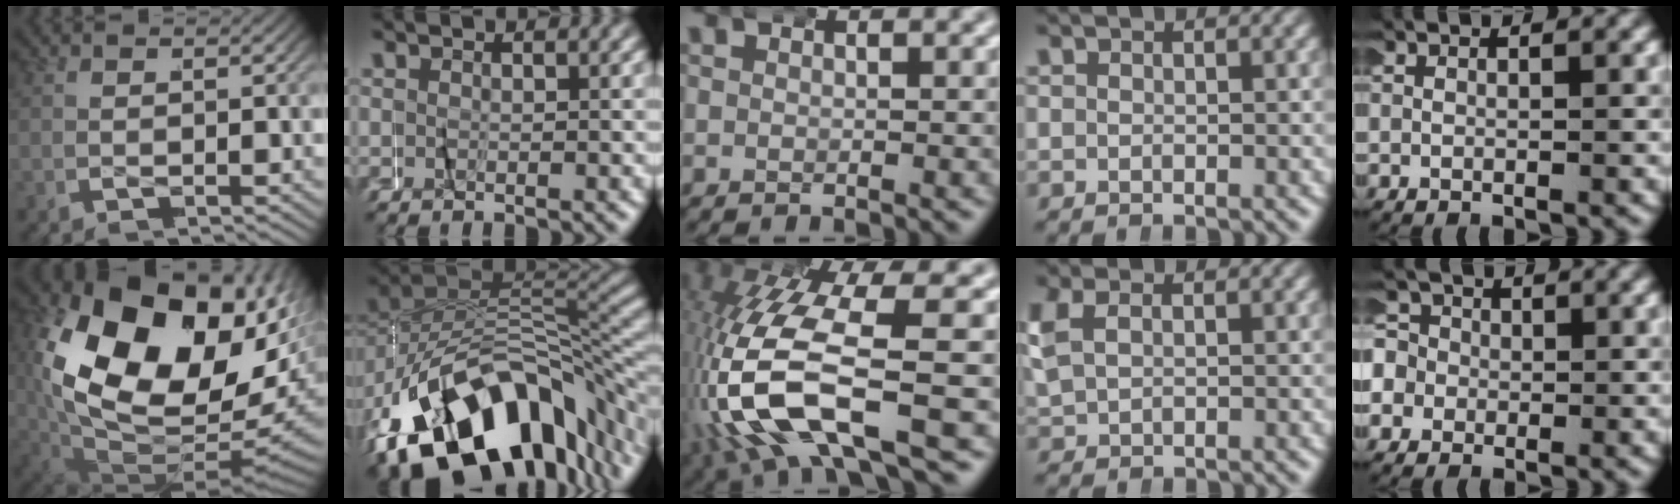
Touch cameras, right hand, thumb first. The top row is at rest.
{"thumb": {"total": 23.9, "force": [0.6, 15.6, 18.1], "torque": [-0.360, -0.062, 0.035]}, "index": {"total": 15.6, "force": [-6.9, 8.9, 10.7], "torque": [-0.181, -0.021, -0.096]}, "middle": {"total": 12.1, "force": [-2.4, 5.8, 10.3], "torque": [-0.252, -0.034, -0.019]}, "ring": {"total": 2.7, "force": [0.7, 2.0, 1.7], "torque": [-0.052, 0.000, 0.022]}, "little": {"total": 6.7, "force": [0.1, 6.2, 2.5], "torque": [-0.079, -0.005, -0.013]}}